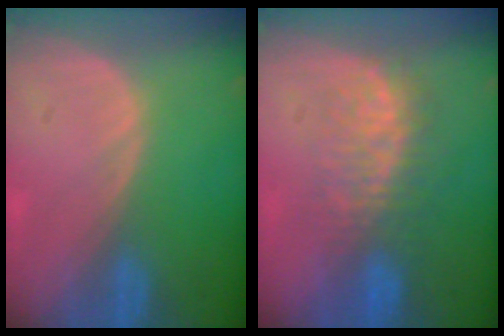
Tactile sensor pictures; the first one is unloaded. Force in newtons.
{"total": 7.6, "press": 7.3, "slide": 1.9}